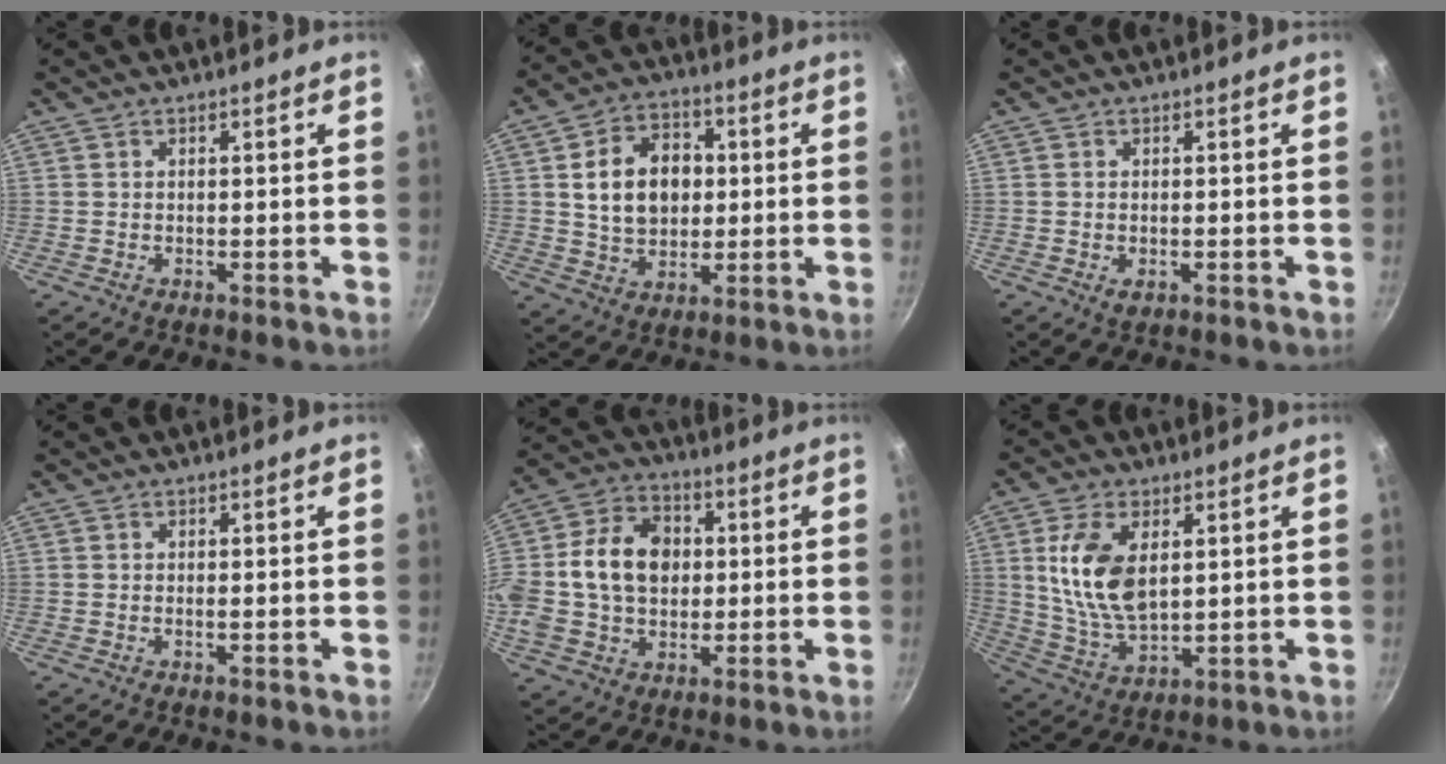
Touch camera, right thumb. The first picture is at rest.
{"total": 13.0, "force": [1.5, 9.7, 8.5], "torque": [-0.109, 0.009, 0.025]}
{"total": 1.6, "force": [-0.4, 1.0, 1.2], "torque": [-0.020, -0.003, -0.005]}
{"total": 0.0}
{"total": 17.9, "force": [1.2, 13.5, 11.7], "torque": [-0.201, 0.024, 0.008]}
{"total": 13.0, "force": [3.1, 7.2, 10.4], "torque": [-0.194, -0.019, 0.069]}